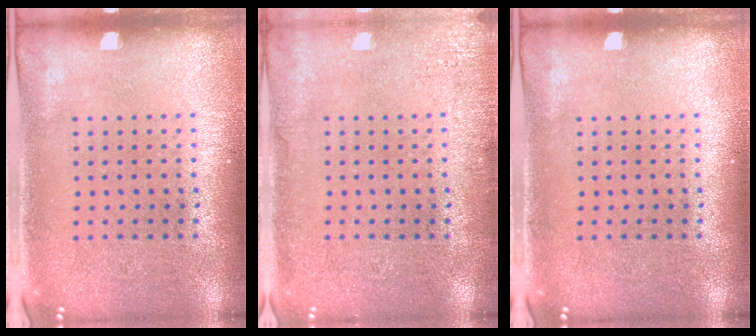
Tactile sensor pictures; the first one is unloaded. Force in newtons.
{"total": 2.0, "press": 2.0, "slide": 0.3}
{"total": 0.0}